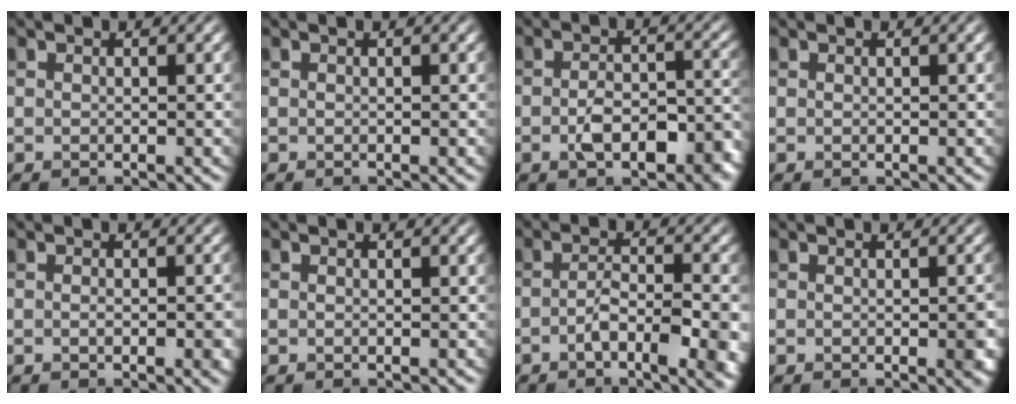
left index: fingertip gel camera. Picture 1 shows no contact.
{"total": 0.0}
{"total": 5.9, "force": [-2.4, 2.9, 4.5], "torque": [-0.074, -0.002, -0.039]}
{"total": 0.0}
{"total": 2.0, "force": [-0.6, 0.7, 1.7], "torque": [-0.031, -0.004, -0.007]}
{"total": 0.0}
{"total": 6.1, "force": [-2.4, 1.6, 5.4], "torque": [-0.095, -0.002, -0.038]}
{"total": 1.6, "force": [-0.5, 0.3, 1.5], "torque": [-0.020, -0.005, -0.005]}